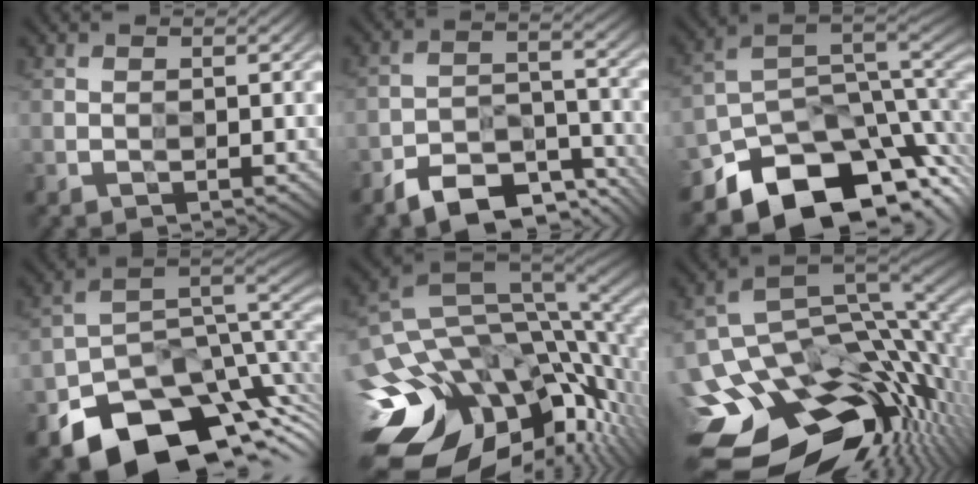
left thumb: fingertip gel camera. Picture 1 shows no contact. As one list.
[{"total": 7.9, "force": [-7.0, 2.9, 2.3], "torque": [-0.027, -0.003, -0.128]}, {"total": 12.9, "force": [-7.4, 8.2, 6.7], "torque": [-0.115, -0.024, -0.114]}, {"total": 14.3, "force": [-7.9, 9.7, 7.1], "torque": [-0.114, -0.040, -0.112]}, {"total": 16.9, "force": [-4.8, 10.7, 12.2], "torque": [-0.249, -0.033, -0.057]}, {"total": 16.4, "force": [-6.5, 10.1, 11.3], "torque": [-0.227, -0.030, -0.090]}]